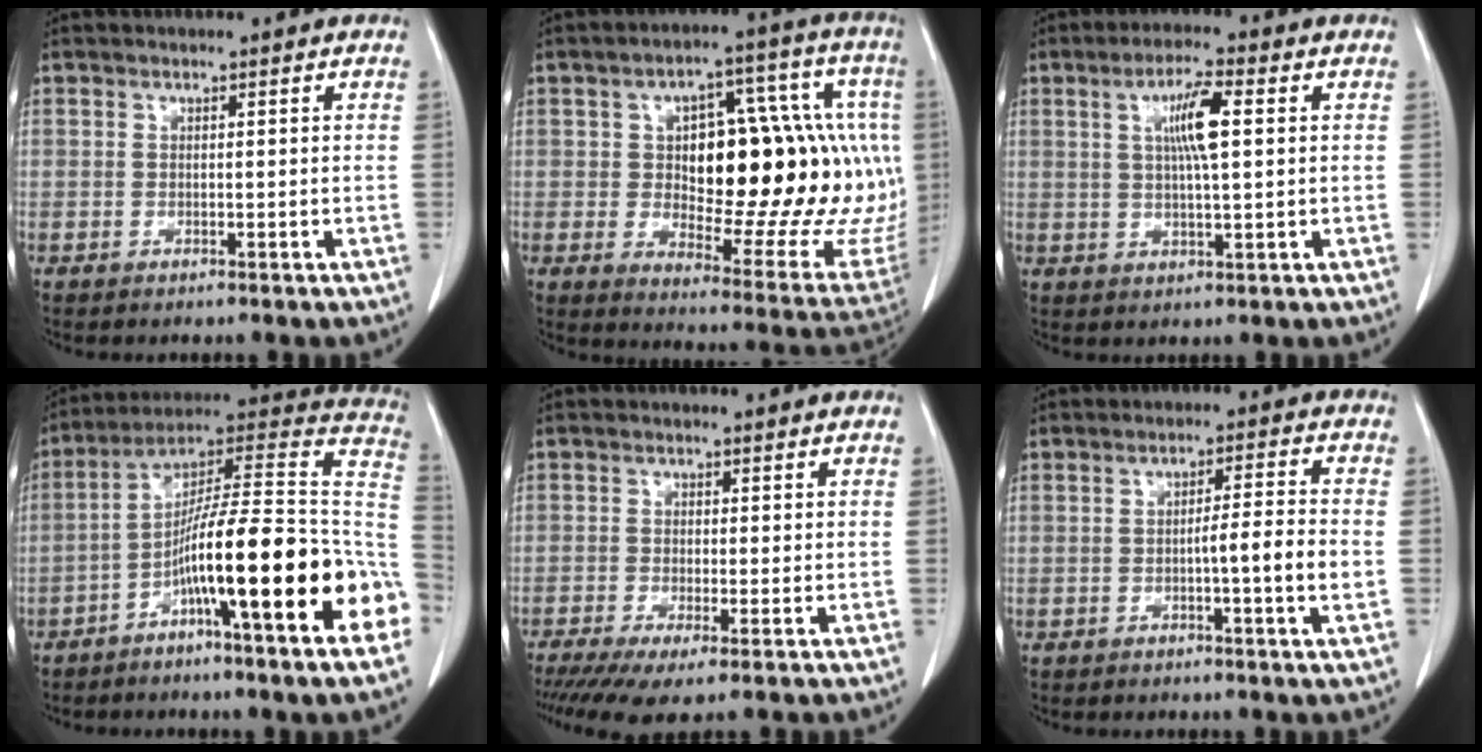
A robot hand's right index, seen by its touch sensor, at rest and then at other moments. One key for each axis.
{"total": 29.2, "fx": 2.4, "fy": 11.8, "fz": 26.5, "tx": -0.305, "ty": 0.052, "tz": 0.068}
{"total": 6.7, "fx": 1.6, "fy": 0.7, "fz": 6.4, "tx": -0.117, "ty": 0.005, "tz": 0.030}
{"total": 25.8, "fx": -8.7, "fy": 0.9, "fz": 24.2, "tx": -0.288, "ty": 0.014, "tz": -0.145}
{"total": 5.7, "fx": -3.3, "fy": 1.1, "fz": 4.6, "tx": -0.077, "ty": -0.015, "tz": -0.056}
{"total": 5.7, "fx": -1.2, "fy": -0.5, "fz": 5.5, "tx": -0.083, "ty": 0.004, "tz": -0.019}